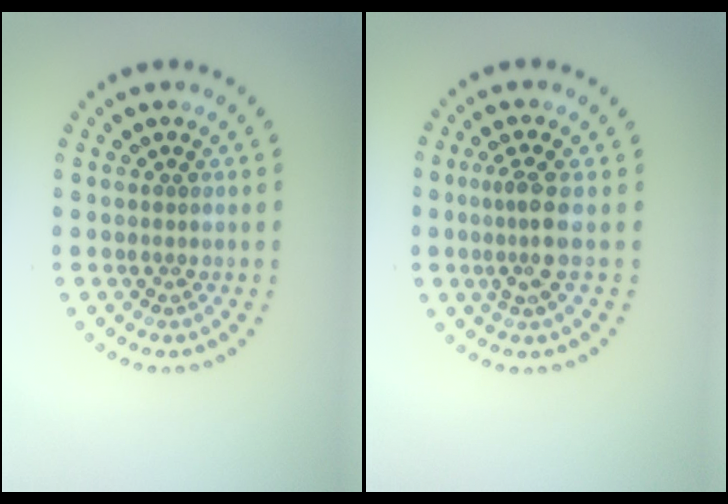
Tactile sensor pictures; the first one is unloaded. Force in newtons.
{"total": 2.6, "press": 1.9, "slide": 1.9}